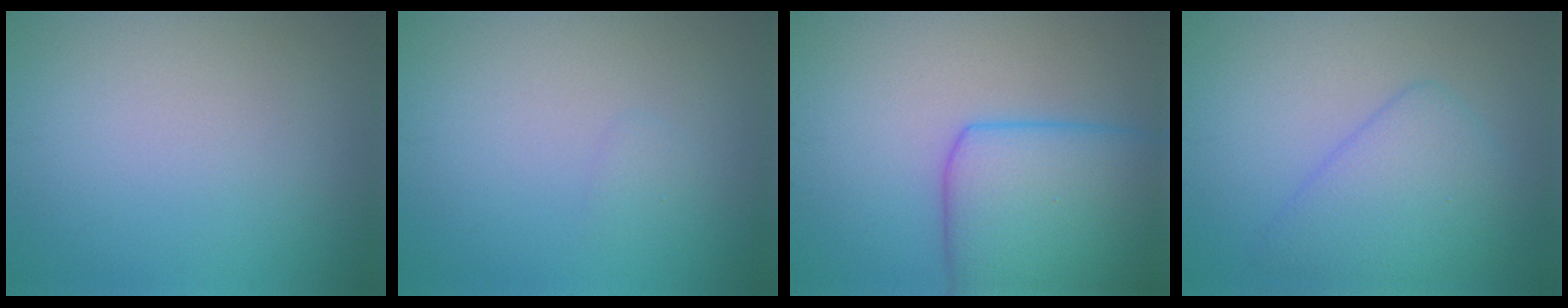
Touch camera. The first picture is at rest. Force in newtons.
{"total": 0.5, "press": 0.5, "slide": 0.0}
{"total": 8.4, "press": 8.4, "slide": 0.5}
{"total": 4.5, "press": 4.5, "slide": 0.2}